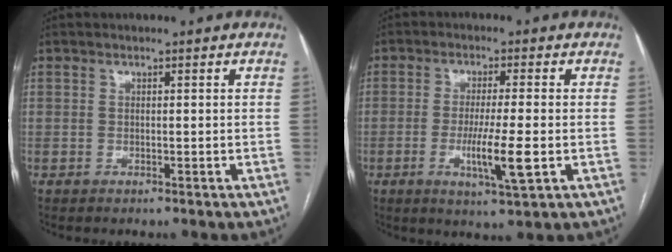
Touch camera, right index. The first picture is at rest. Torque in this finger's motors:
{"motor_torque": [0.27, -0.11, 0.20, 0.05]}